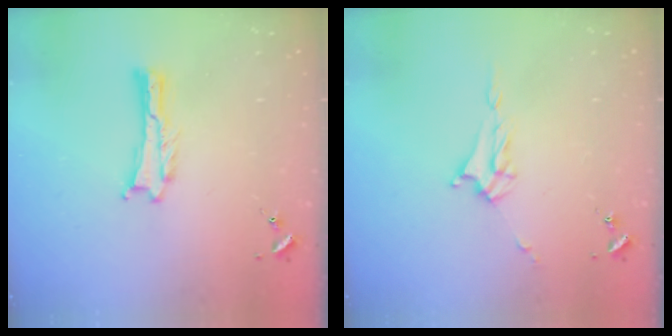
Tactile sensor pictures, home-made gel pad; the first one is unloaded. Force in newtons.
{"total": 4.0, "press": 4.0, "slide": 0.5}